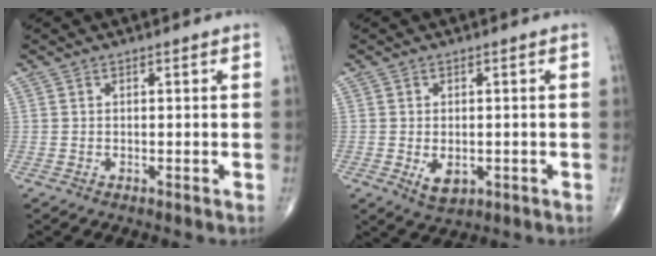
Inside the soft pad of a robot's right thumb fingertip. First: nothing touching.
{"total": 4.0, "force": [-0.9, 2.5, 3.0], "torque": [-0.039, -0.005, -0.005]}